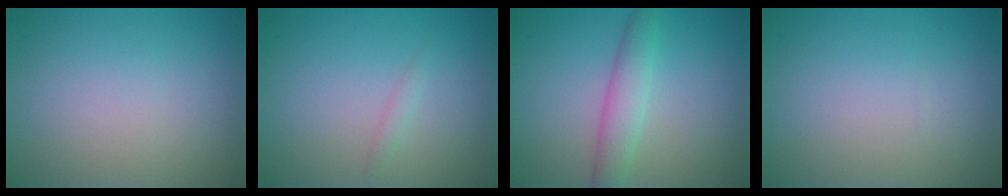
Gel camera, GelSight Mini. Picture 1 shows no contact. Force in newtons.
{"total": 0.7, "press": 0.7, "slide": 0.1}
{"total": 3.0, "press": 3.0, "slide": 0.1}
{"total": 0.0}